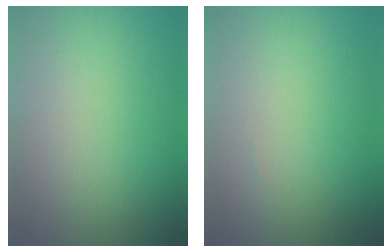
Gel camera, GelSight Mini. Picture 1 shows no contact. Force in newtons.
{"total": 0.0}